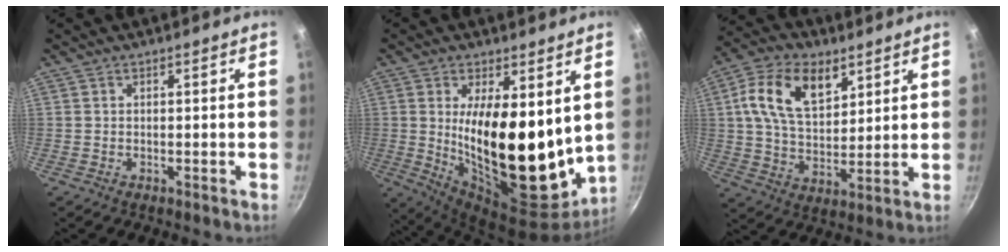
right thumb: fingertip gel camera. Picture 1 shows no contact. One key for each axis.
{"total": 22.6, "fx": 3.1, "fy": 10.3, "fz": 19.9, "tx": -0.285, "ty": -0.053, "tz": 0.061}
{"total": 14.6, "fx": 5.9, "fy": 8.9, "fz": 10.0, "tx": -0.158, "ty": -0.013, "tz": 0.102}